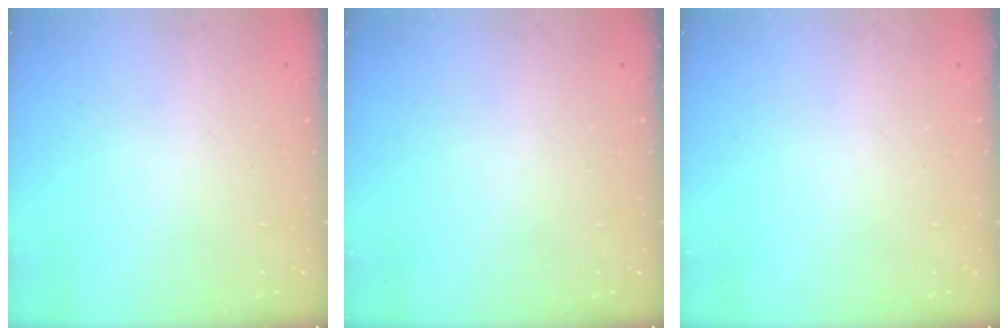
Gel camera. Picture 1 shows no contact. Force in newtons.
{"total": 0.0}
{"total": 0.0}